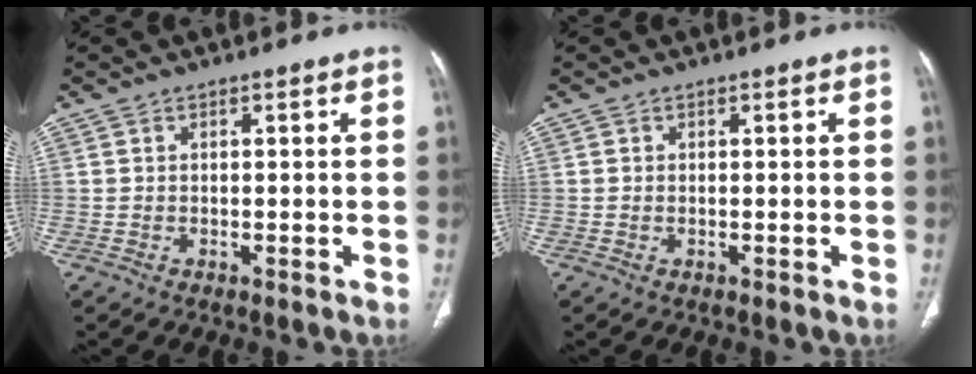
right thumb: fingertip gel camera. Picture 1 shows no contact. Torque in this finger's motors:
{"motor_torque": [0.07, 1.40, -0.22, -0.01, -0.01]}